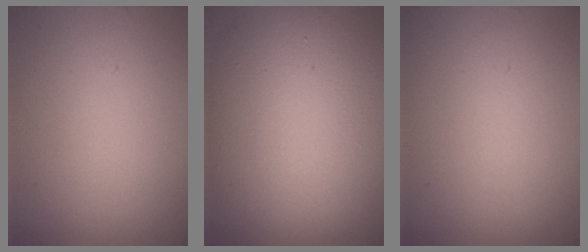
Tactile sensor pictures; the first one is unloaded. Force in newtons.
{"total": 14.7, "press": 14.6, "slide": 0.9}
{"total": 0.0}